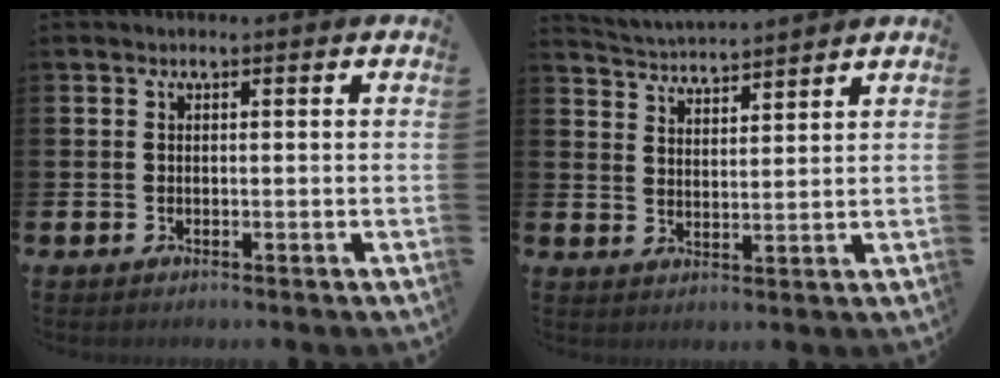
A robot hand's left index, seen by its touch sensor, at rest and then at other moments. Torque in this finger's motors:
{"motor_torque": [0.53, -0.80, 0.25, 0.10]}